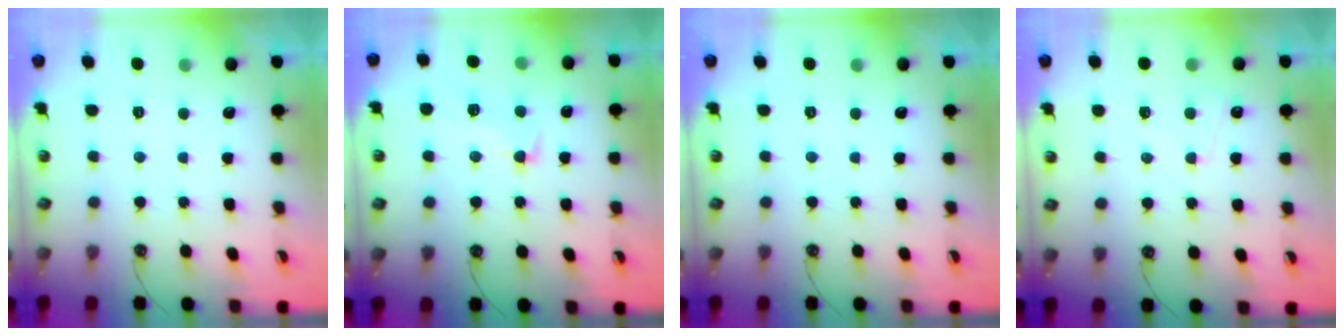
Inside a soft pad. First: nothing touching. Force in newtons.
{"total": 2.3, "press": 1.9, "slide": 1.2}
{"total": 0.0}
{"total": 1.3, "press": 1.2, "slide": 0.6}